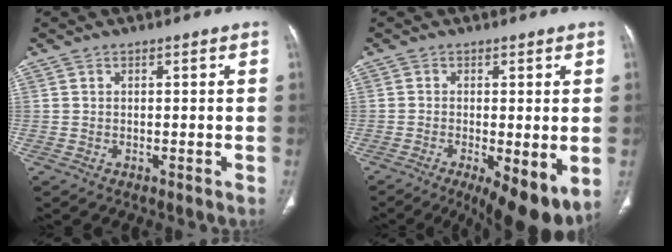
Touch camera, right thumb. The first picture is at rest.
{"total": 11.5, "force": [-3.8, 3.9, 10.2], "torque": [-0.154, -0.021, -0.053]}